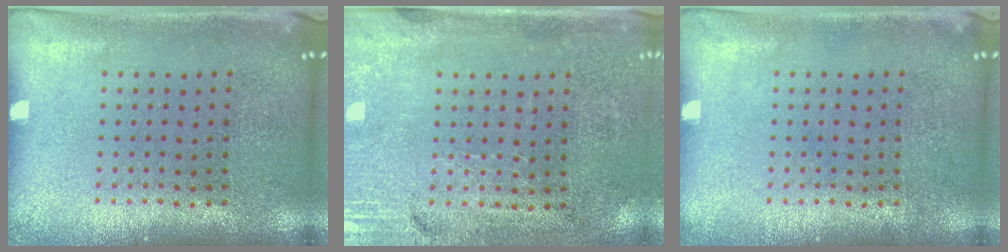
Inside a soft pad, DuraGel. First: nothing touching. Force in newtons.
{"total": 3.4, "press": 2.9, "slide": 1.7}
{"total": 0.0}